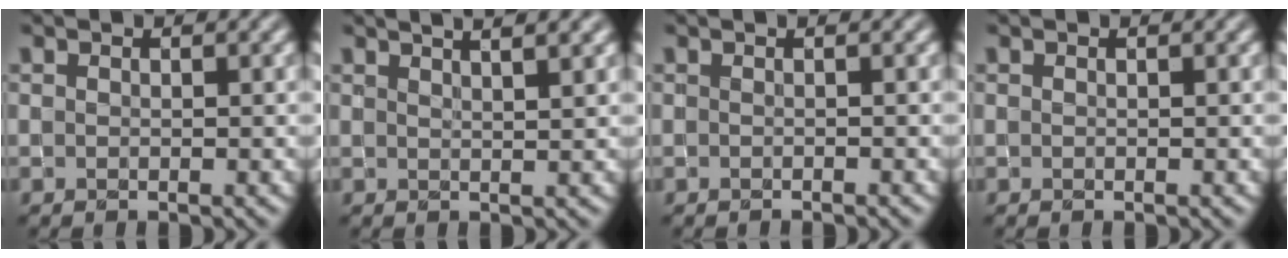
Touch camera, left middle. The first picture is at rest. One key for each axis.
{"total": 5.4, "fx": 3.7, "fy": 2.0, "fz": 3.4, "tx": -0.014, "ty": 0.036, "tz": 0.019}
{"total": 0.8, "fx": -0.6, "fy": 0.1, "fz": 0.5, "tx": -0.008, "ty": -0.006, "tz": -0.010}
{"total": 0.0}